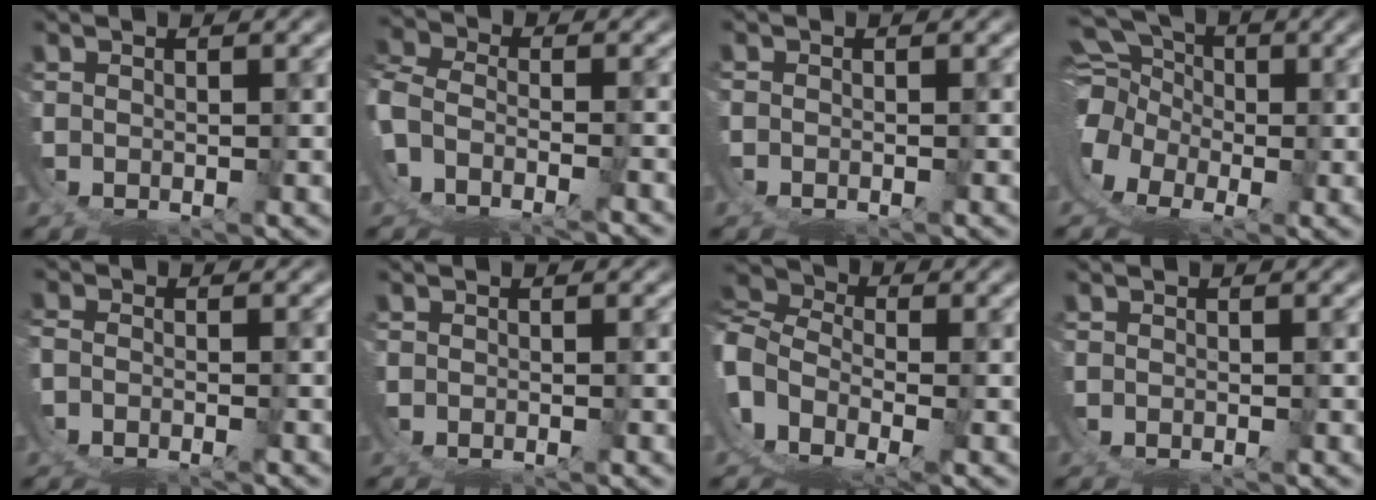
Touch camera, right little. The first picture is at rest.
{"total": 8.3, "force": [-4.4, 5.8, 3.9], "torque": [-0.096, -0.026, -0.069]}
{"total": 1.2, "force": [-1.1, 0.3, 0.1], "torque": [0.003, -0.003, -0.020]}
{"total": 13.0, "force": [-0.2, 11.6, 6.0], "torque": [-0.135, -0.030, -0.016]}
{"total": 4.2, "force": [-3.5, 2.0, 1.2], "torque": [-0.021, -0.012, -0.055]}
{"total": 2.1, "force": [-2.1, 0.4, 0.1], "torque": [-0.002, -0.007, -0.029]}
{"total": 11.4, "force": [-1.1, 9.6, 6.0], "torque": [-0.147, -0.025, -0.032]}
{"total": 1.8, "force": [-1.8, 0.3, 0.0], "torque": [0.001, -0.006, -0.025]}